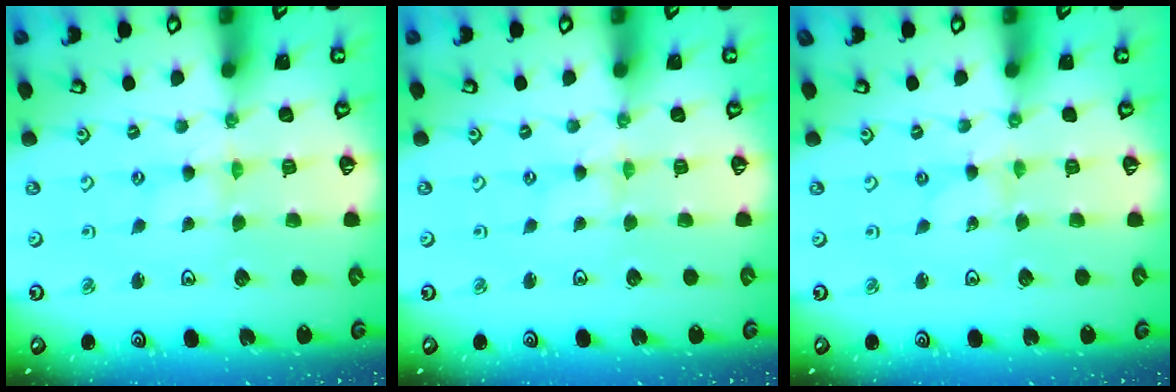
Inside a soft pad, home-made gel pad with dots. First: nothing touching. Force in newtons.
{"total": 0.6, "press": 0.6, "slide": 0.1}
{"total": 0.0}